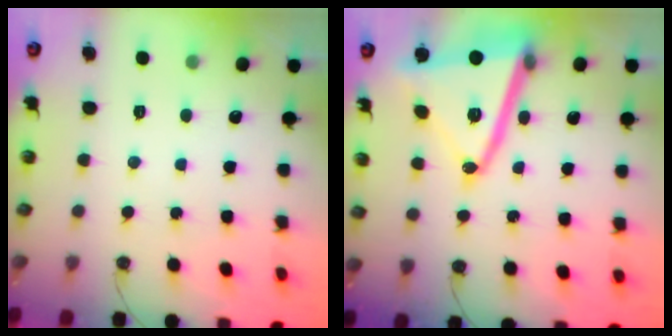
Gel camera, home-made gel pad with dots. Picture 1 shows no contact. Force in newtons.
{"total": 18.7, "press": 18.5, "slide": 2.8}